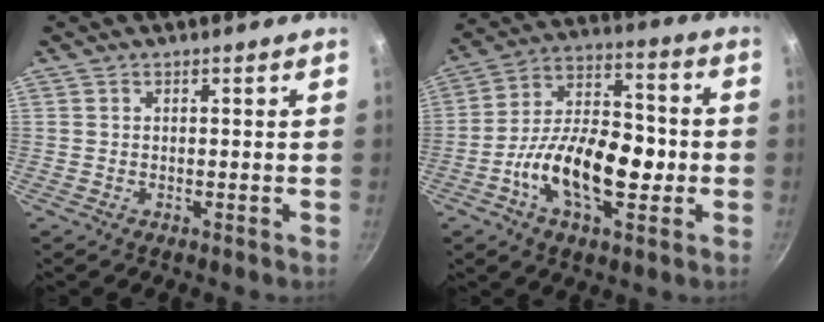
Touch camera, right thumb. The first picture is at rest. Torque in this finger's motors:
{"motor_torque": [0.49, 1.72, 1.43, -0.82, 0.17]}